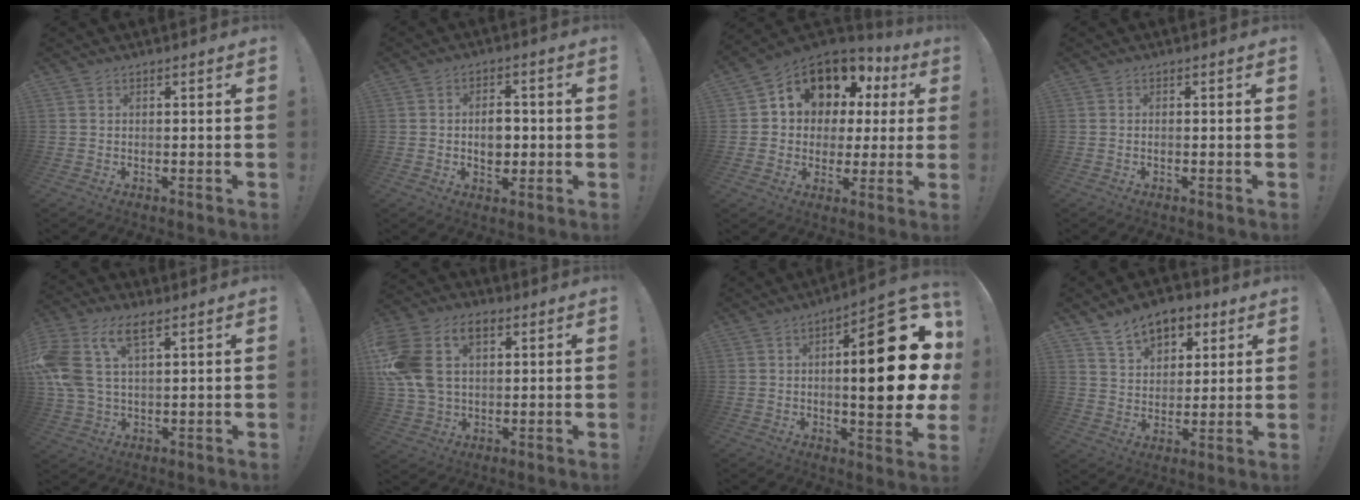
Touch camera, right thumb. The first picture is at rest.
{"total": 6.5, "force": [-0.7, 4.8, 4.3], "torque": [-0.058, 0.003, -0.016]}
{"total": 10.9, "force": [6.0, 7.7, 4.8], "torque": [-0.085, -0.051, 0.116]}
{"total": 0.8, "force": [-0.5, 0.0, 0.6], "torque": [-0.018, 0.003, -0.007]}
{"total": 14.0, "force": [6.1, 7.2, 10.3], "torque": [-0.219, -0.015, 0.111]}
{"total": 16.8, "force": [5.8, 10.9, 11.3], "torque": [-0.227, -0.015, 0.106]}
{"total": 22.9, "force": [2.1, 6.8, 21.8], "torque": [-0.289, -0.011, 0.028]}
{"total": 11.6, "force": [7.4, 7.2, 5.2], "torque": [-0.080, -0.040, 0.139]}